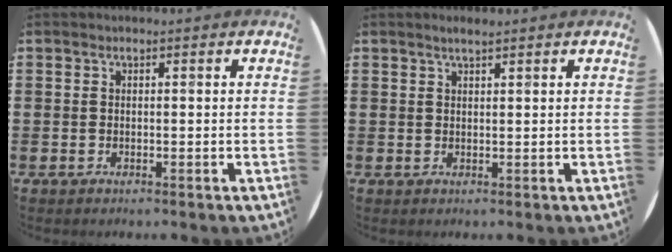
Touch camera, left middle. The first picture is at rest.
{"total": 1.3, "force": [1.1, 0.1, 0.7], "torque": [-0.013, 0.003, 0.020]}